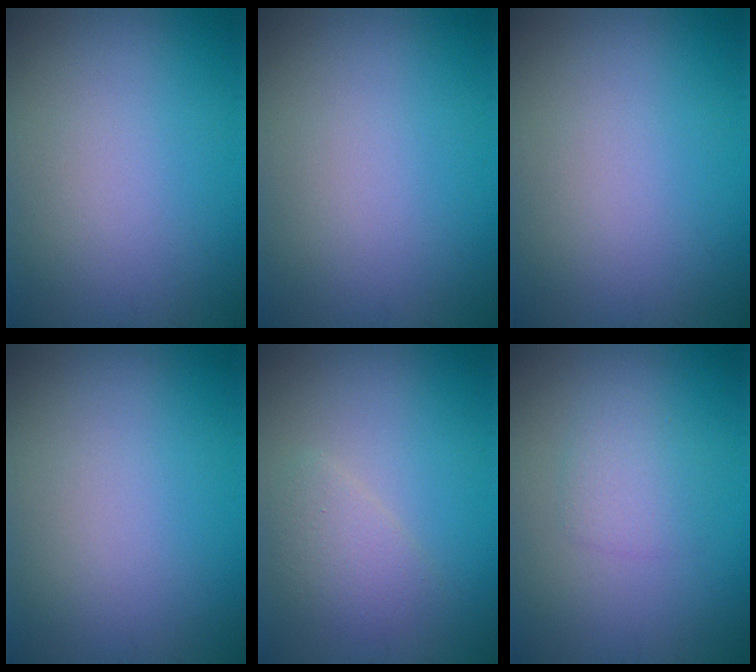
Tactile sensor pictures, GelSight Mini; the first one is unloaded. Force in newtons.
{"total": 0.0}
{"total": 0.0}
{"total": 0.0}
{"total": 1.9, "press": 1.9, "slide": 0.1}
{"total": 1.8, "press": 1.8, "slide": 0.2}